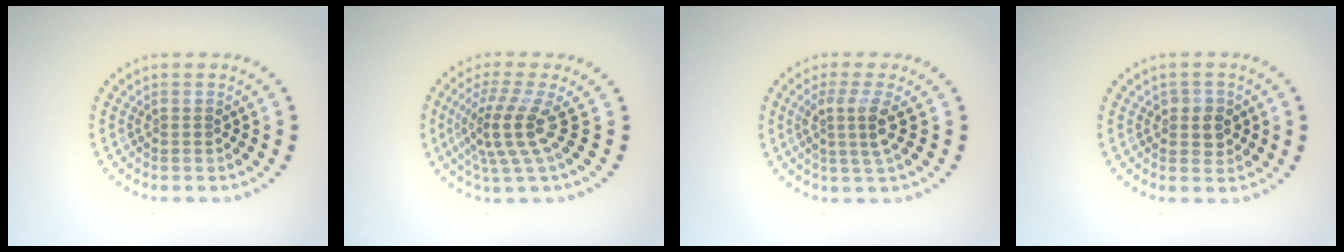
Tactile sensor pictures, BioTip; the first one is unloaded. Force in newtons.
{"total": 4.0, "press": 2.8, "slide": 2.8}
{"total": 3.0, "press": 2.2, "slide": 2.0}
{"total": 2.0, "press": 1.8, "slide": 0.7}